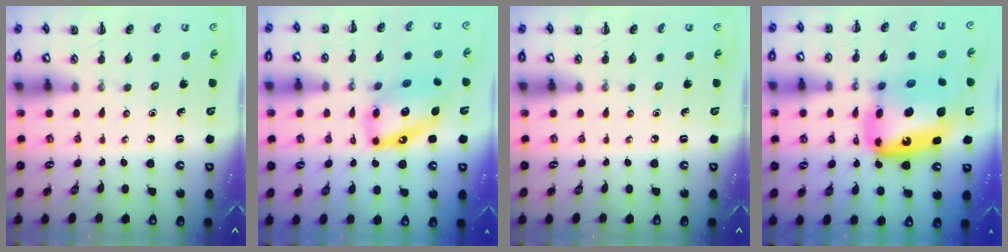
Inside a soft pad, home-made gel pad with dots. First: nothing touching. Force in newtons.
{"total": 12.5, "press": 12.0, "slide": 3.4}
{"total": 0.0}
{"total": 18.9, "press": 18.3, "slide": 4.9}